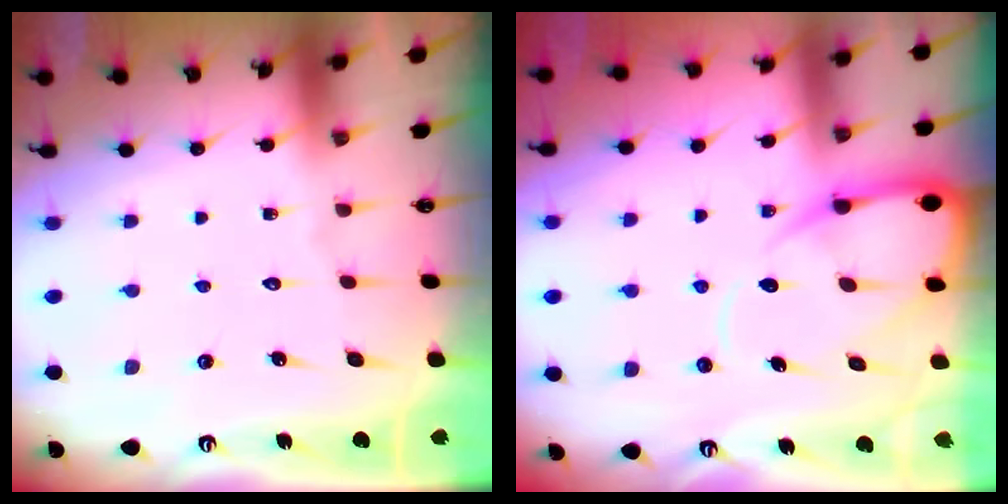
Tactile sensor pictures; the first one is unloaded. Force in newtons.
{"total": 10.2, "press": 10.1, "slide": 1.2}